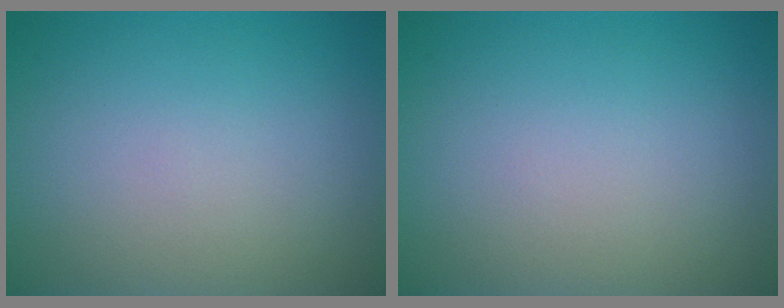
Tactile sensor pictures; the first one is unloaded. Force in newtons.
{"total": 0.0}